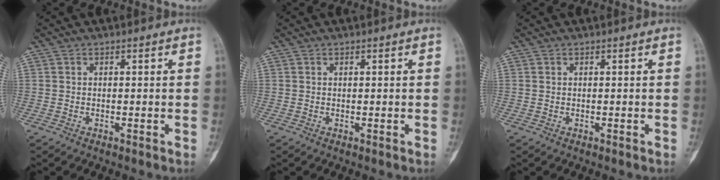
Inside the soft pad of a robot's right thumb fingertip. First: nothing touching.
{"total": 0.0}
{"total": 0.0}